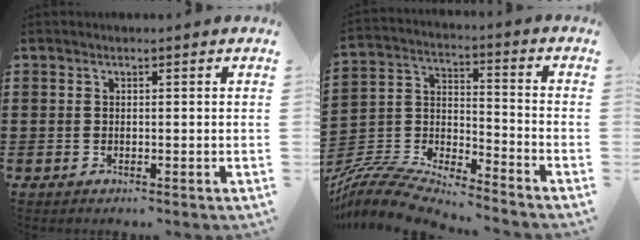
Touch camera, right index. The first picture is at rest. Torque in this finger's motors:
{"motor_torque": [0.28, 1.85, 0.17, 0.10]}